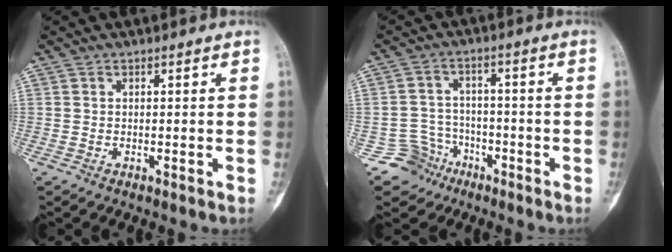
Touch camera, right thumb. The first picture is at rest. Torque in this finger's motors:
{"motor_torque": [0.55, 0.19, 0.28, -0.19, 0.04]}